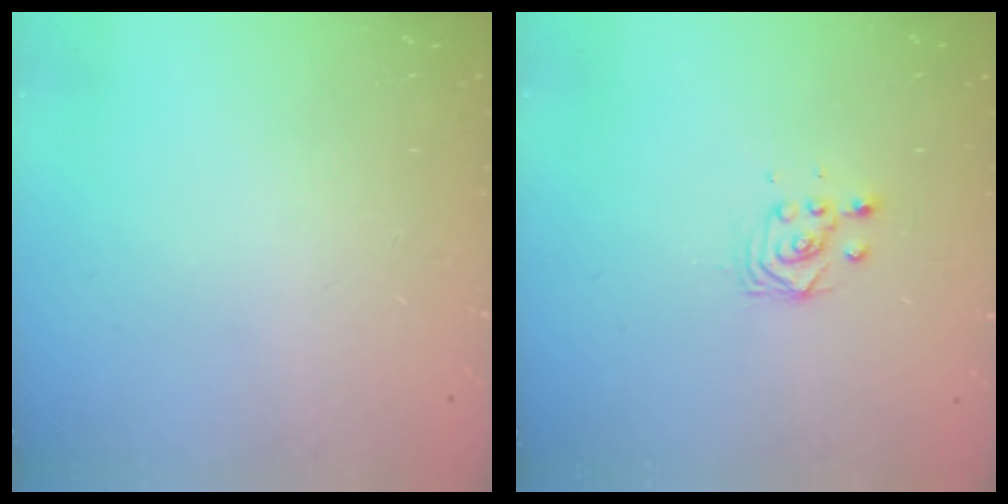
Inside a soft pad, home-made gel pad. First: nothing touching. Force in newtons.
{"total": 2.9, "press": 2.9, "slide": 0.1}